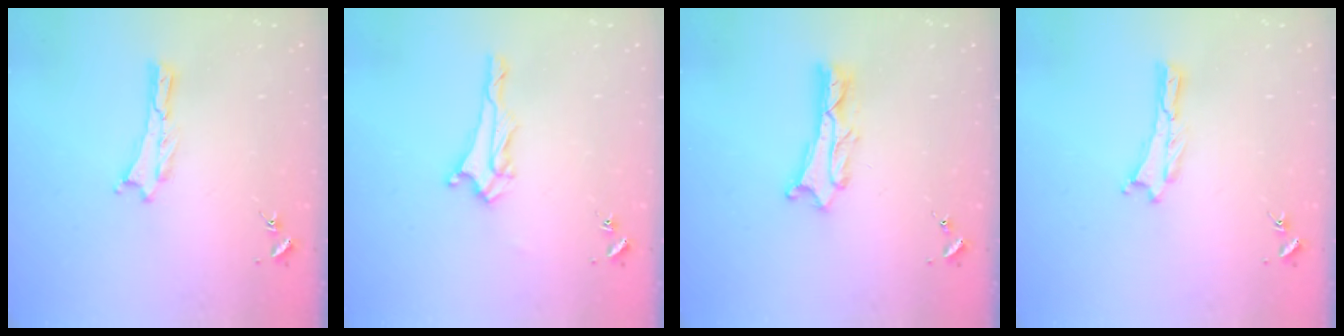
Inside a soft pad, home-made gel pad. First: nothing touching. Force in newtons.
{"total": 3.6, "press": 3.6, "slide": 0.4}
{"total": 2.6, "press": 2.6, "slide": 0.3}
{"total": 0.0}